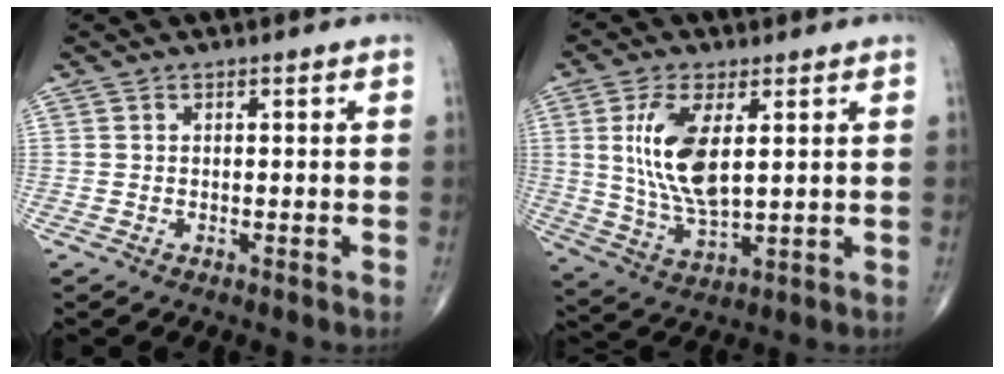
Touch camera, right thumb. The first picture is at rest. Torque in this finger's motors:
{"motor_torque": [1.81, 1.86, 1.18, -0.19, 0.17]}